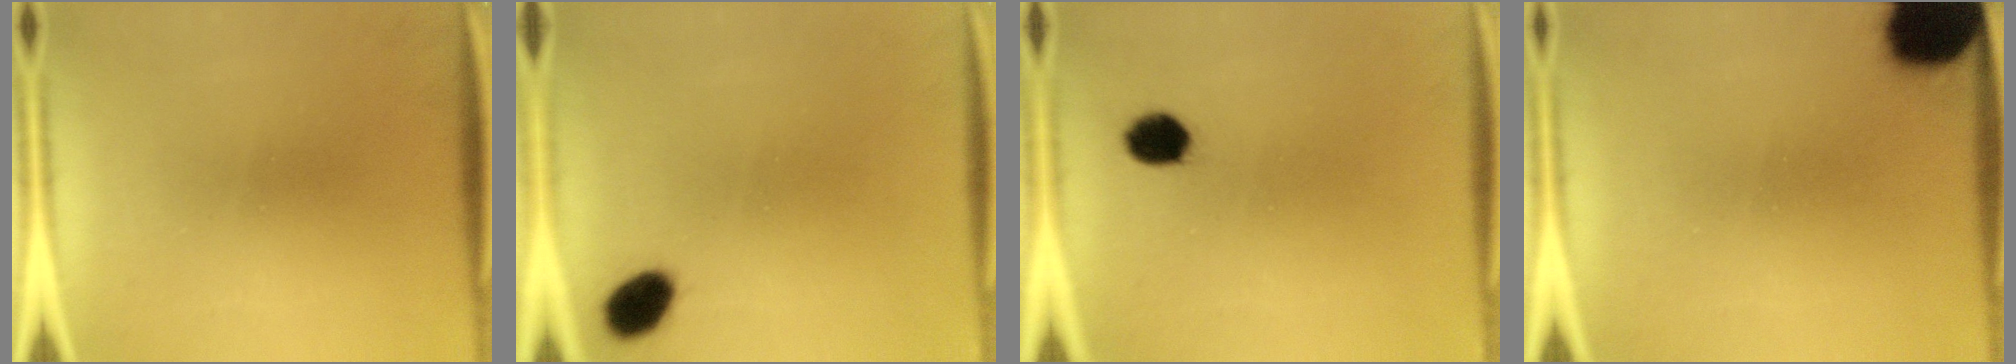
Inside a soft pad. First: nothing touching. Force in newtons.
{"total": 5.4}
{"total": 4.6}
{"total": 18.9}